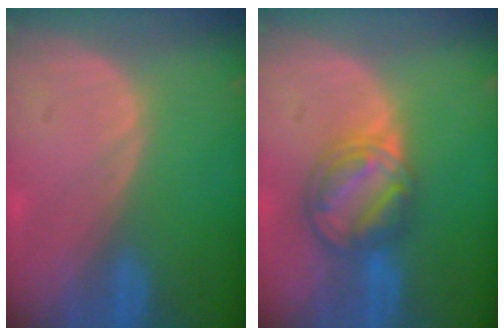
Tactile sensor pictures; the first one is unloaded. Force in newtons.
{"total": 8.0, "press": 6.9, "slide": 4.0}